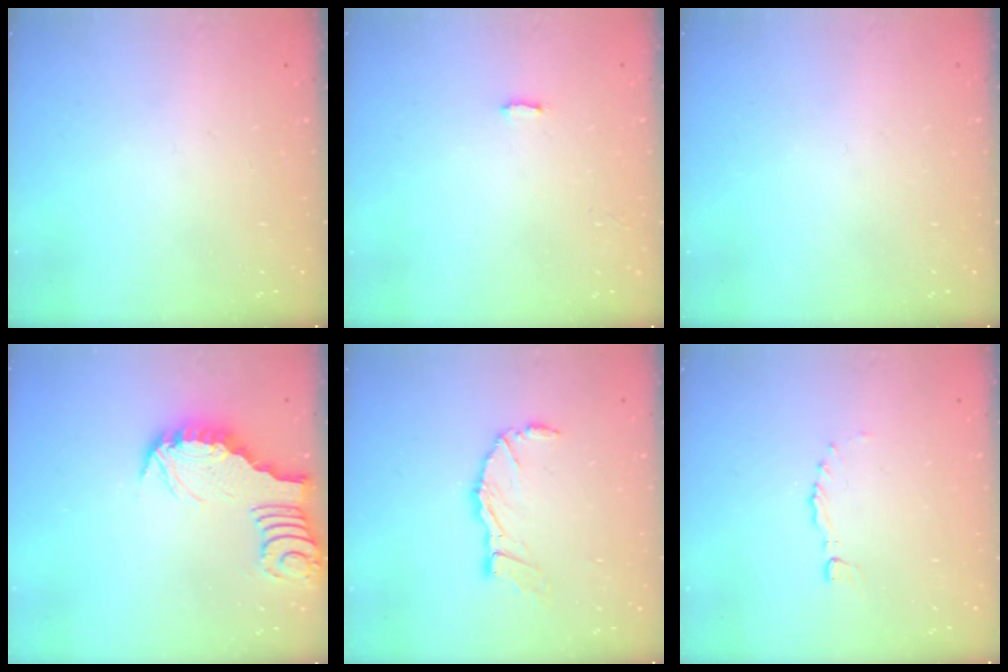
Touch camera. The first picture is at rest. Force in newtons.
{"total": 3.6, "press": 3.6, "slide": 0.3}
{"total": 0.0}
{"total": 2.6, "press": 2.6, "slide": 0.2}
{"total": 10.1, "press": 10.0, "slide": 1.3}
{"total": 0.0}